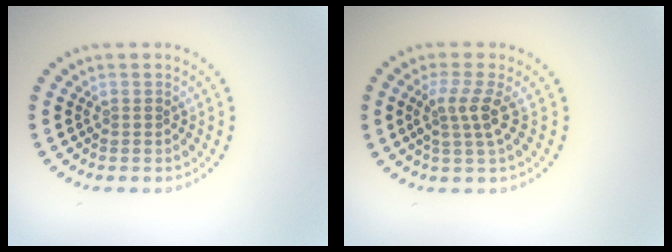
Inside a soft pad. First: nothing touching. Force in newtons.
{"total": 2.6, "press": 2.0, "slide": 1.7}